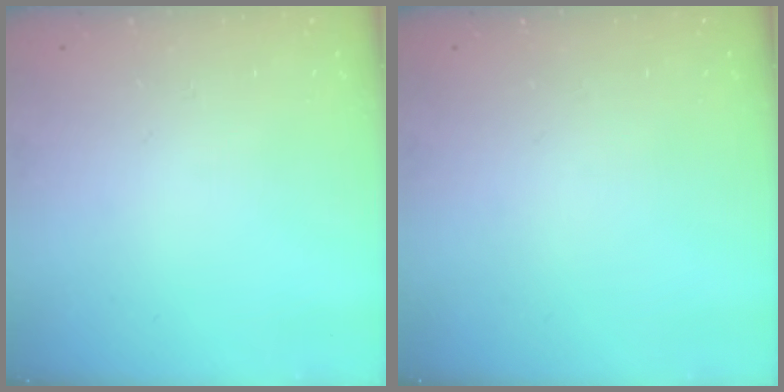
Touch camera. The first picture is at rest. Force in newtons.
{"total": 0.0}